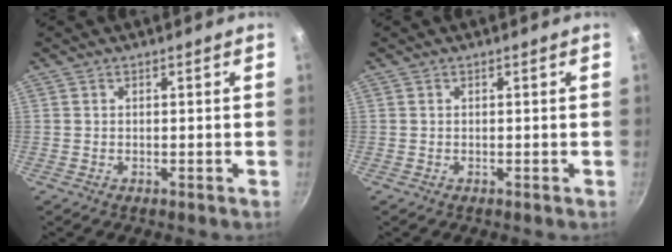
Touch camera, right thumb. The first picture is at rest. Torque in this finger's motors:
{"motor_torque": [0.00, 0.00, 0.02, 0.02, 0.00]}